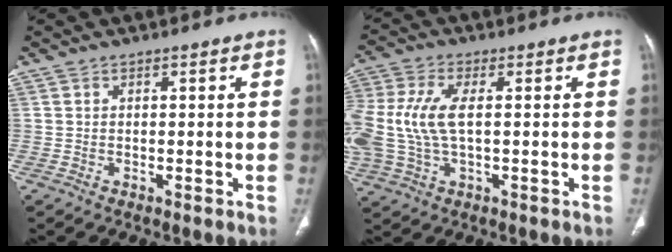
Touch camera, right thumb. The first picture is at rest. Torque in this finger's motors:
{"motor_torque": [2.47, 2.54, 1.39, -0.24, 0.40]}